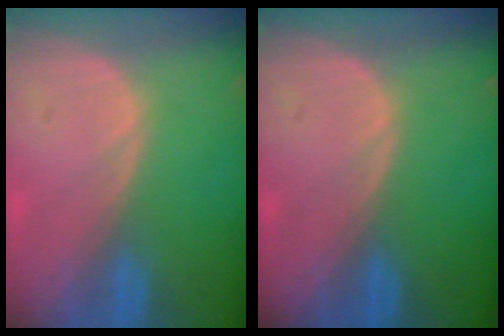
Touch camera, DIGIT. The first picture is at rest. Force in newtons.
{"total": 0.0}